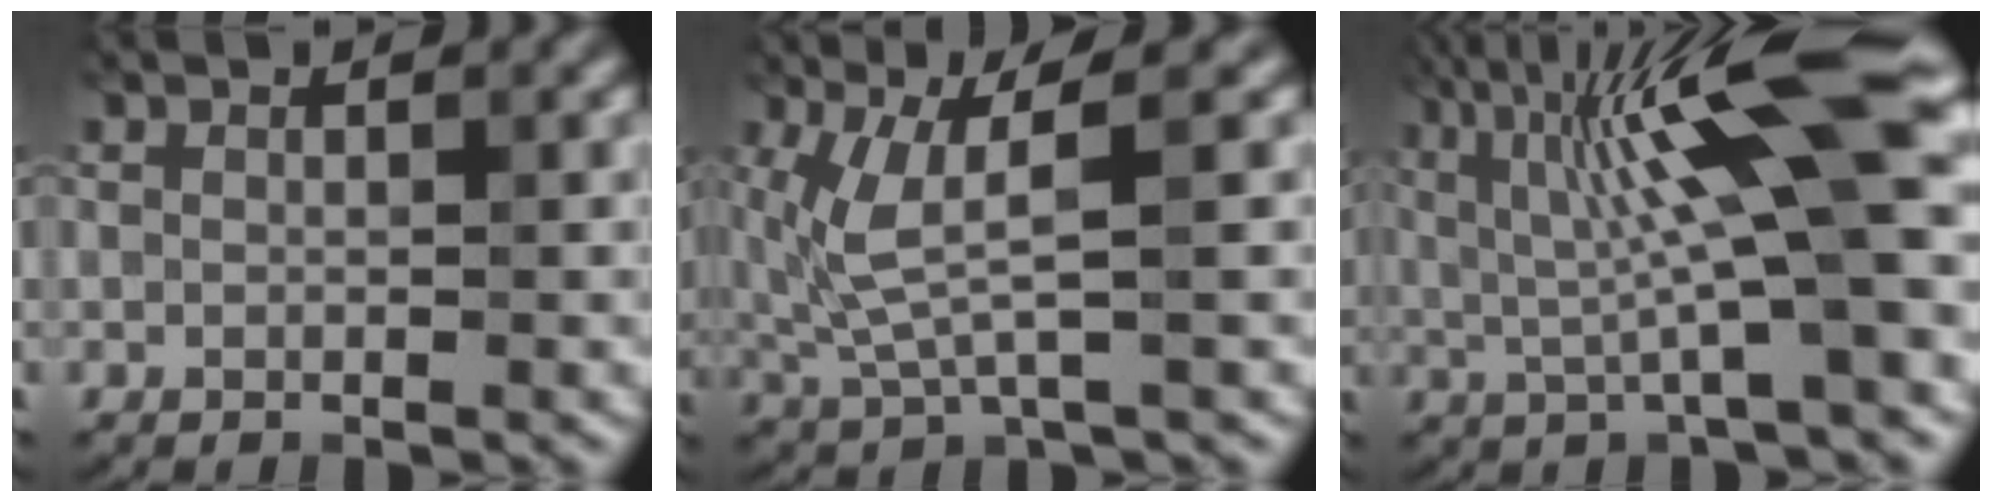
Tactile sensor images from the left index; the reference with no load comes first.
{"total": 4.2, "force": [1.0, 0.6, 4.0], "torque": [-0.111, -0.007, 0.033]}
{"total": 12.2, "force": [2.6, 2.0, 11.7], "torque": [-0.187, 0.016, 0.050]}